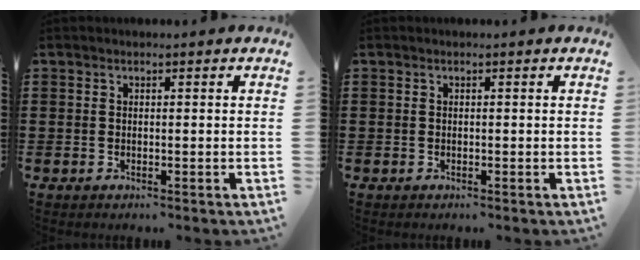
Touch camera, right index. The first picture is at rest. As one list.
[{"total": 0.0}]